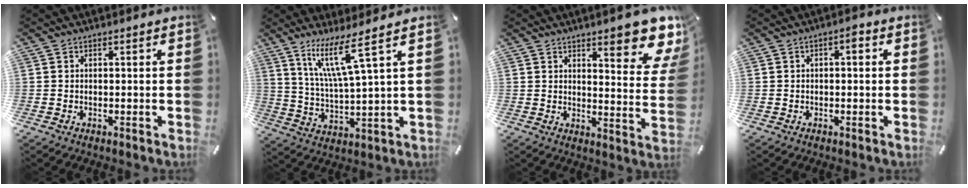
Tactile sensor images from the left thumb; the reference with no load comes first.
{"total": 11.4, "force": [6.8, 0.8, 9.1], "torque": [-0.198, -0.019, 0.114]}
{"total": 13.5, "force": [9.2, 3.8, 9.2], "torque": [-0.107, -0.069, 0.149]}
{"total": 2.5, "force": [0.2, 1.2, 2.2], "torque": [-0.028, 0.005, -0.003]}